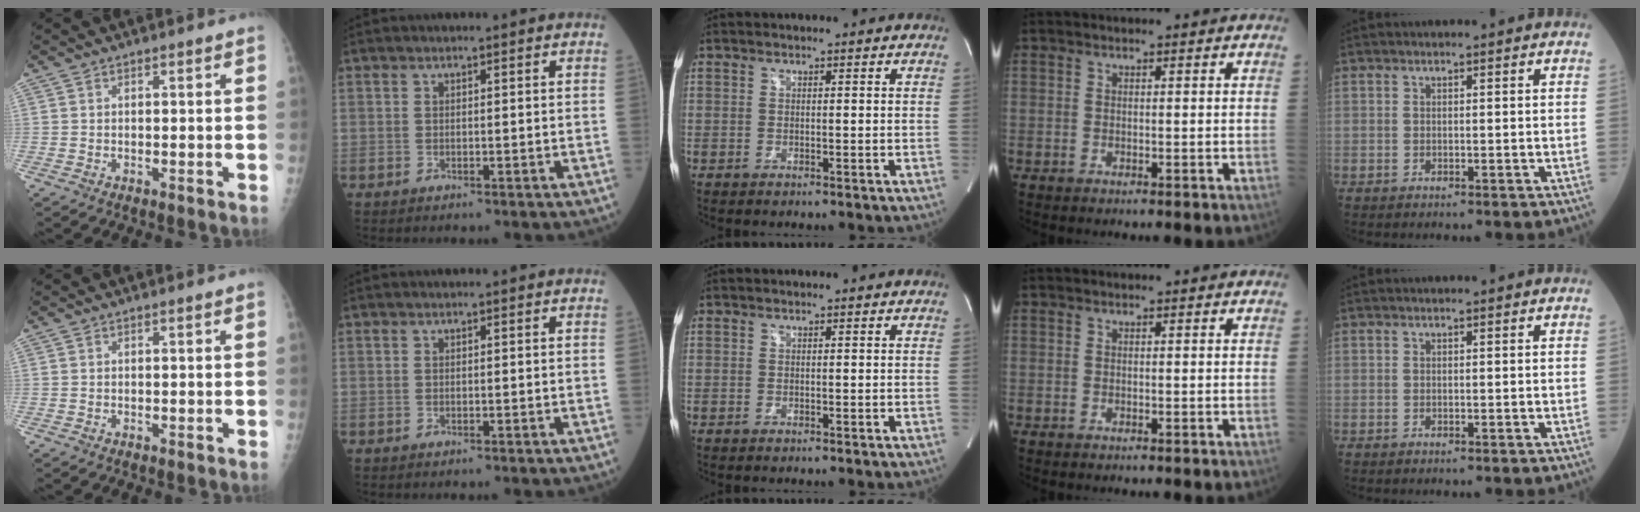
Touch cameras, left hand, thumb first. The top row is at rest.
{}